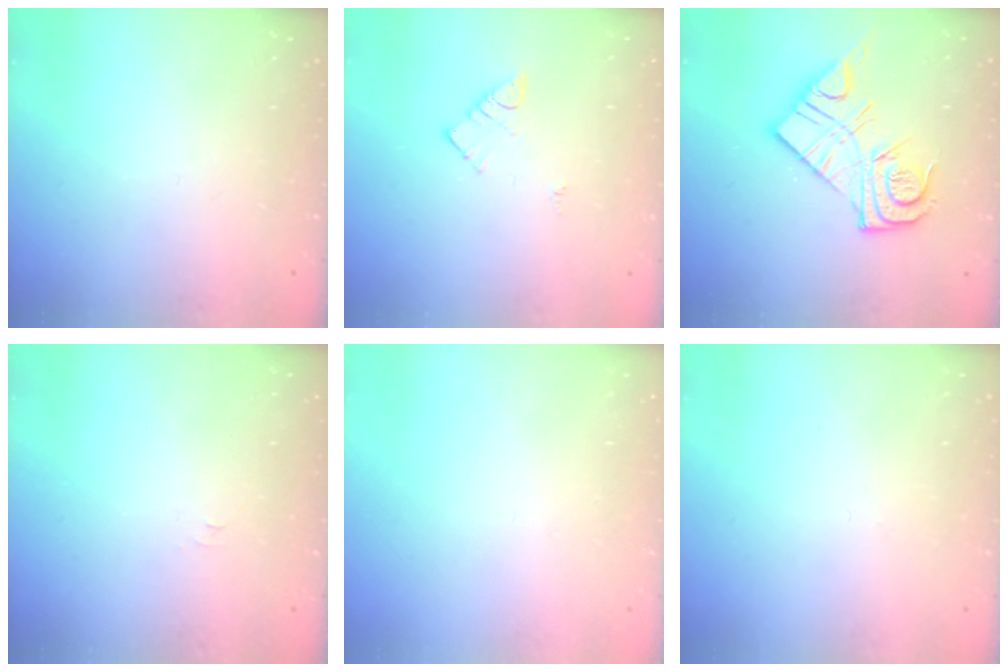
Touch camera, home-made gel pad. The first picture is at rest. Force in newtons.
{"total": 6.4, "press": 6.4, "slide": 0.2}
{"total": 13.2, "press": 13.1, "slide": 1.0}
{"total": 3.6, "press": 3.6, "slide": 0.3}
{"total": 1.8, "press": 1.8, "slide": 0.1}
{"total": 2.2, "press": 2.2, "slide": 0.4}